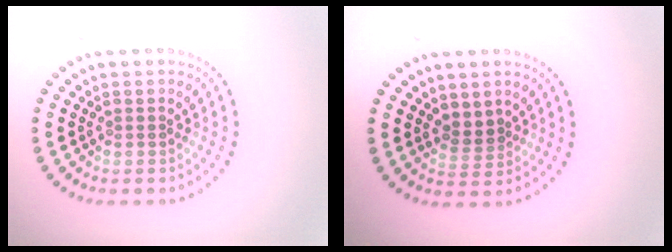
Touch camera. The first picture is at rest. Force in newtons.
{"total": 1.6, "press": 1.4, "slide": 0.8}